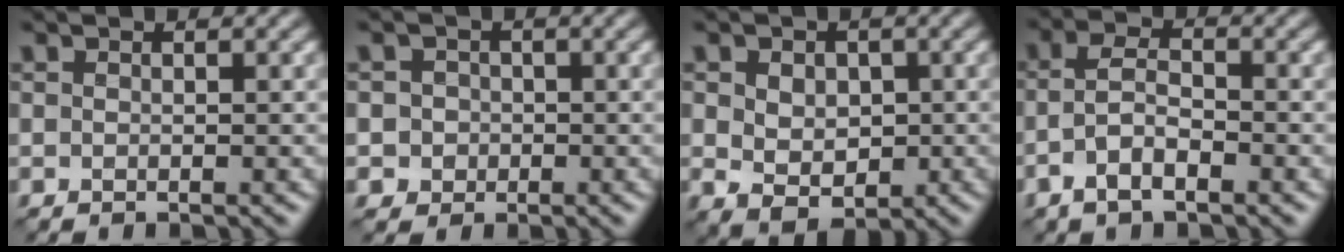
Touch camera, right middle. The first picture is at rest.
{"total": 3.1, "force": [-0.4, 3.1, 0.6], "torque": [0.019, 0.023, -0.031]}
{"total": 4.5, "force": [-0.2, 3.5, 2.8], "torque": [-0.041, -0.002, 0.002]}
{"total": 3.4, "force": [-1.8, 1.3, 2.5], "torque": [-0.053, 0.009, -0.040]}